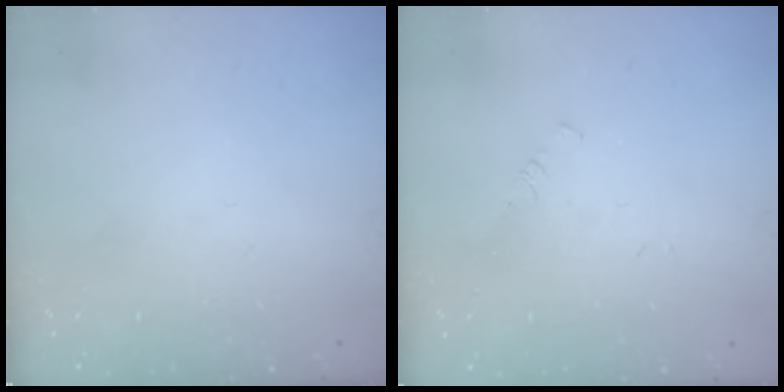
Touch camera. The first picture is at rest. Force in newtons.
{"total": 1.0, "press": 0.9, "slide": 0.2}